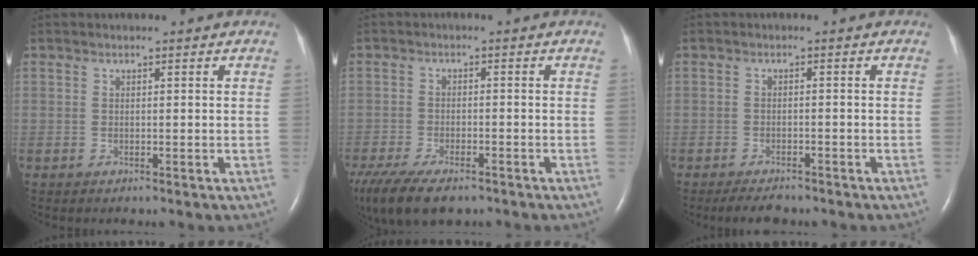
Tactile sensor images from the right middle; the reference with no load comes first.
{"total": 13.7, "force": [-9.7, 5.3, 8.1], "torque": [-0.186, -0.024, -0.152]}
{"total": 3.5, "force": [-3.0, 1.1, 1.5], "torque": [-0.027, -0.005, -0.044]}